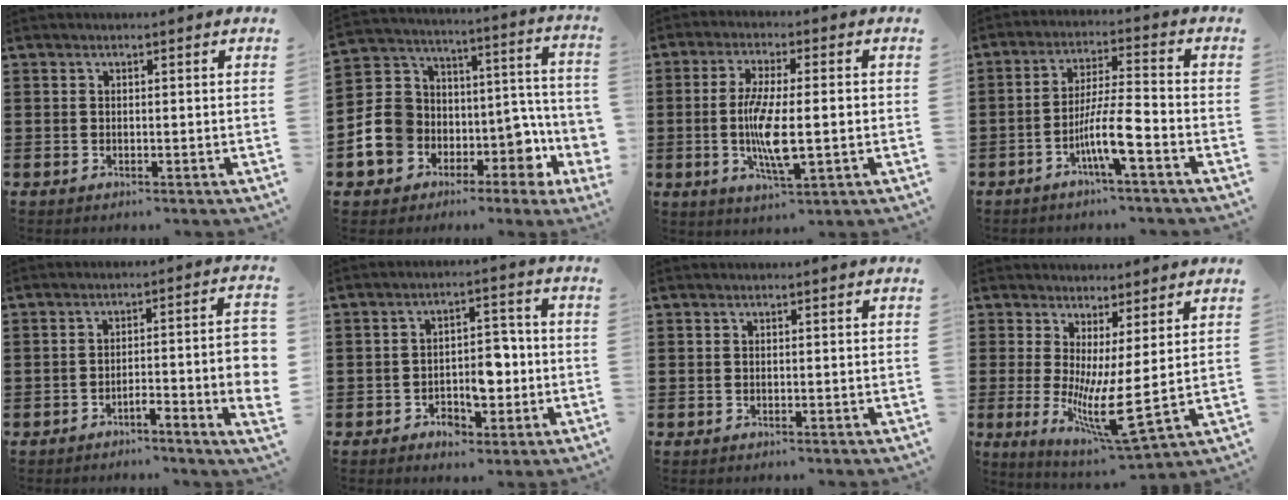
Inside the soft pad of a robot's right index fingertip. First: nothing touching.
{"total": 11.5, "force": [-4.2, 9.0, 5.7], "torque": [-0.136, -0.010, -0.071]}
{"total": 9.0, "force": [-0.7, 2.1, 8.7], "torque": [-0.170, -0.008, -0.017]}
{"total": 7.9, "force": [-3.8, 0.8, 6.9], "torque": [-0.141, -0.009, -0.073]}
{"total": 5.1, "force": [-2.3, 0.2, 4.5], "torque": [-0.073, -0.005, -0.042]}
{"total": 6.6, "force": [-1.9, 4.2, 4.8], "torque": [-0.068, 0.007, -0.035]}
{"total": 0.0}
{"total": 8.3, "force": [0.4, 1.0, 8.2], "torque": [-0.154, -0.037, 0.008]}